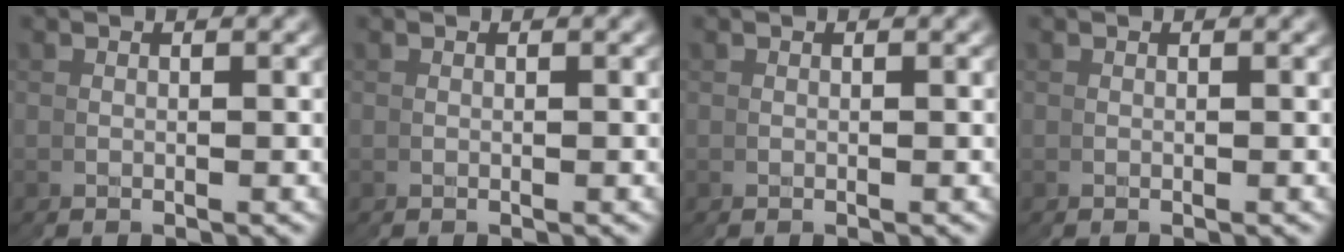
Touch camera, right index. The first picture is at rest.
{"total": 0.0}
{"total": 0.0}
{"total": 0.0}